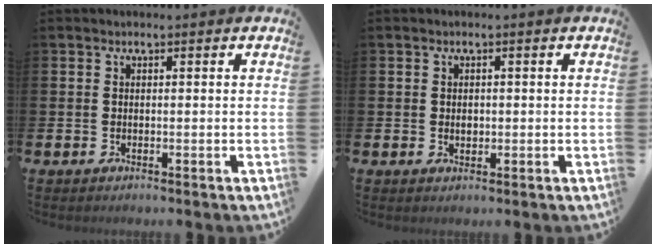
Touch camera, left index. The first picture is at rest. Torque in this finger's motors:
{"motor_torque": [0.11, 0.06, 0.00, 0.04]}